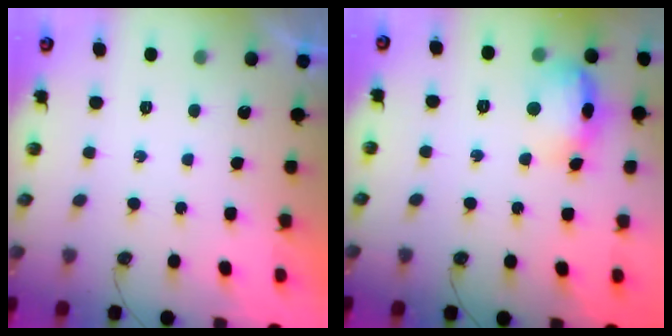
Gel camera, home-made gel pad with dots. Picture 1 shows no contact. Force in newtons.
{"total": 14.2, "press": 14.1, "slide": 1.6}